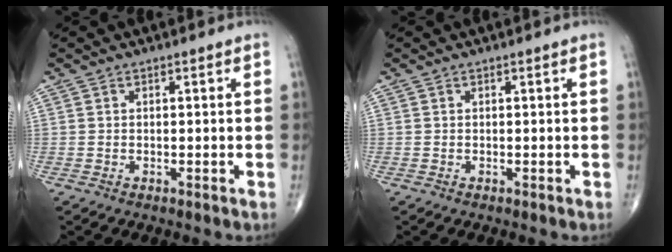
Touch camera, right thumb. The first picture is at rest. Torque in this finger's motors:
{"motor_torque": [0.01, 0.02, -0.05, 0.07, 0.03]}